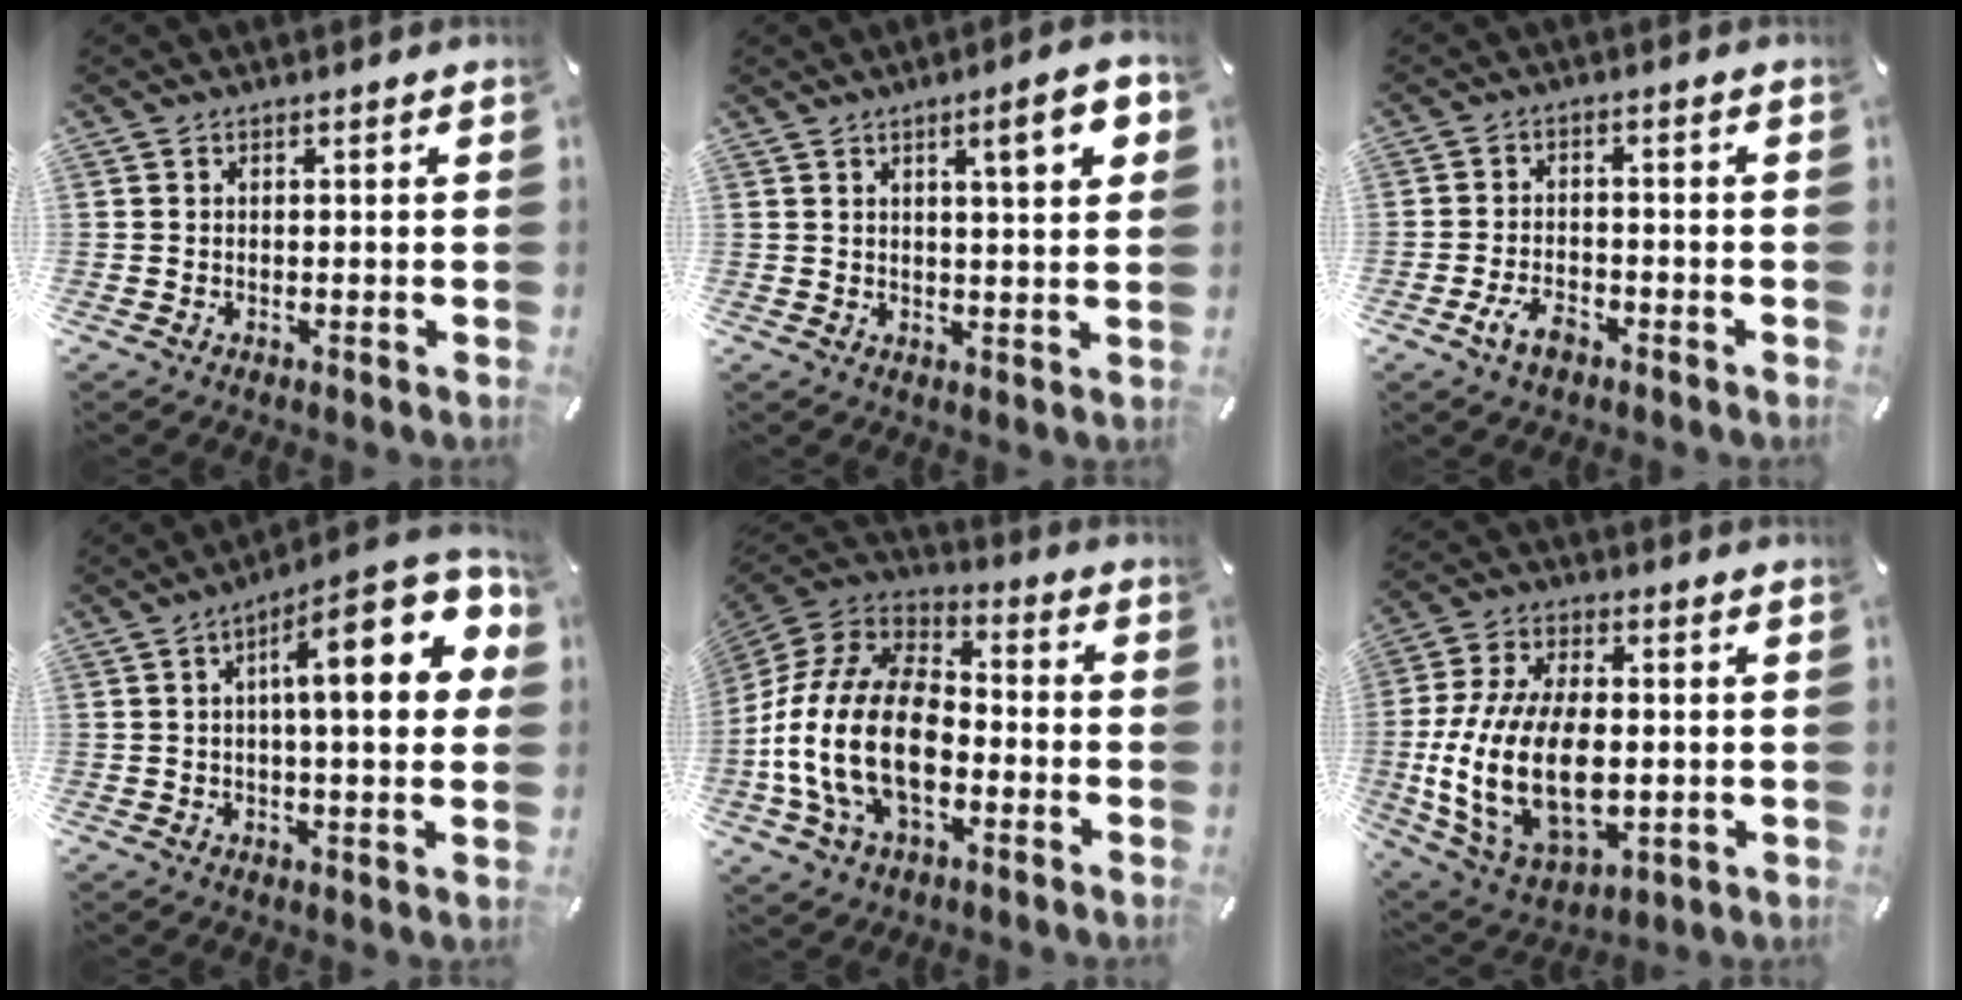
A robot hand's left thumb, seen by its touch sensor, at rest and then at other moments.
{"total": 9.1, "force": [3.9, 1.6, 8.1], "torque": [-0.119, -0.008, 0.056]}
{"total": 5.5, "force": [-3.2, 3.1, 3.2], "torque": [-0.068, 0.016, -0.062]}
{"total": 19.4, "force": [5.6, 5.6, 17.7], "torque": [-0.249, -0.022, 0.074]}
{"total": 21.6, "force": [-6.4, 13.8, 15.4], "torque": [-0.329, 0.038, -0.109]}
{"total": 21.1, "force": [-2.7, 13.2, 16.2], "torque": [-0.353, -0.003, -0.039]}